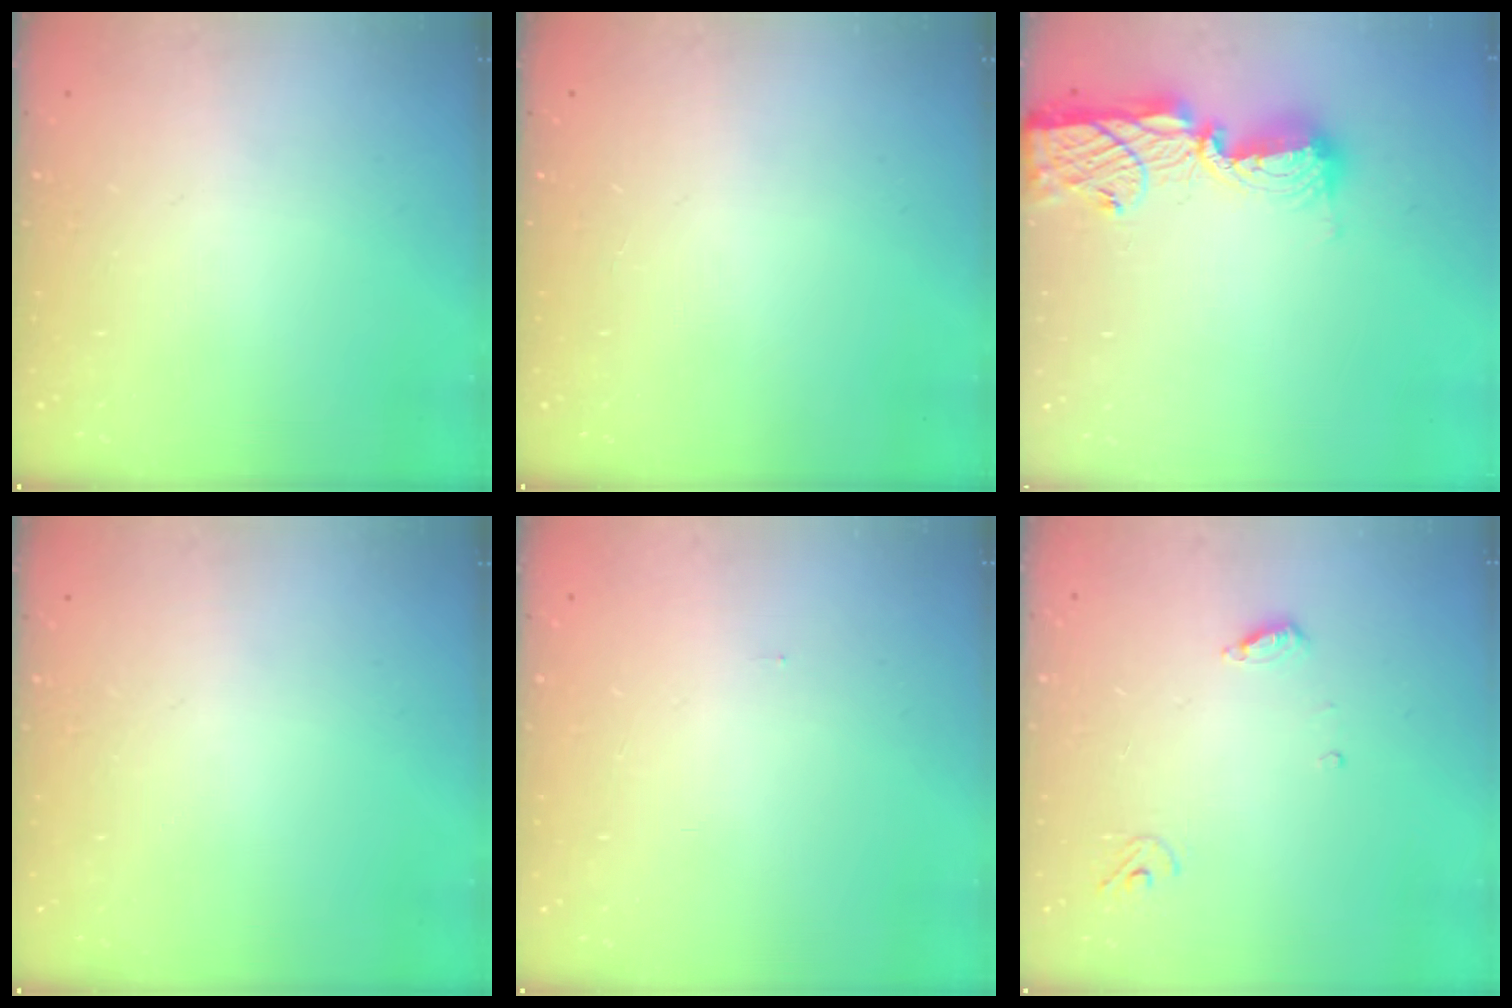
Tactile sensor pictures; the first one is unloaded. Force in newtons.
{"total": 0.0}
{"total": 13.6, "press": 13.5, "slide": 1.0}
{"total": 0.0}
{"total": 6.0, "press": 0.9, "slide": 5.9}
{"total": 3.6, "press": 3.6, "slide": 0.3}